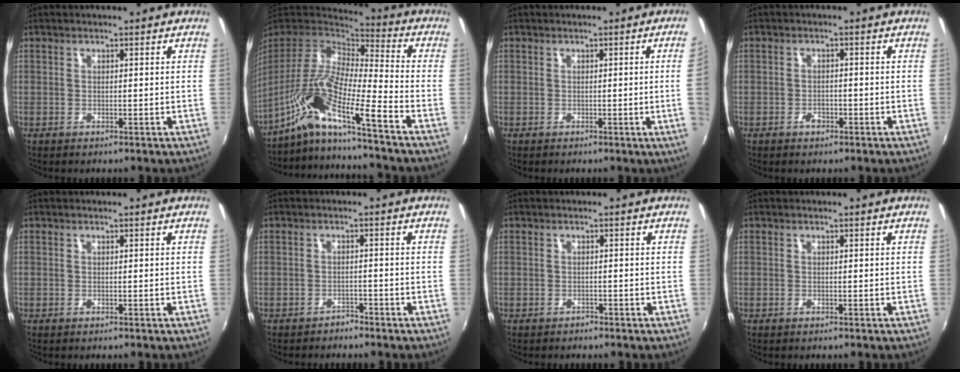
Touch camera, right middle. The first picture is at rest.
{"total": 15.4, "force": [-10.2, 0.5, 11.5], "torque": [-0.204, -0.020, -0.209]}
{"total": 3.5, "force": [0.1, -2.0, 2.9], "torque": [-0.043, -0.011, 0.007]}
{"total": 2.0, "force": [-1.4, 1.2, 0.8], "torque": [-0.015, 0.001, -0.022]}
{"total": 0.0}
{"total": 2.0, "force": [-1.9, 0.7, 0.1], "torque": [-0.007, -0.001, -0.030]}
{"total": 1.0, "force": [-0.9, 0.4, 0.0], "torque": [-0.005, 0.000, -0.015]}
{"total": 0.0}